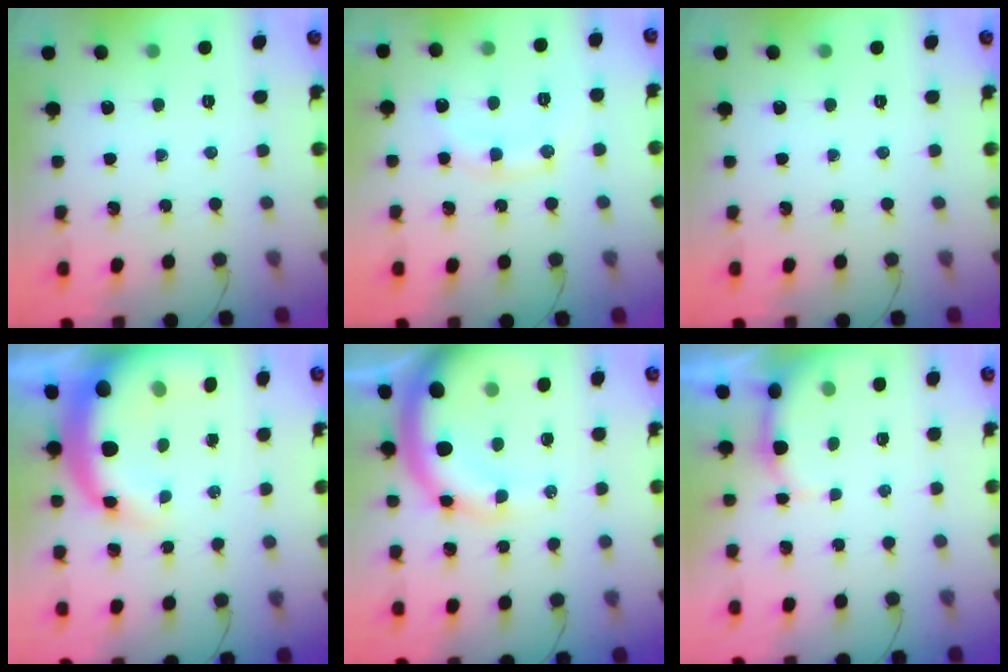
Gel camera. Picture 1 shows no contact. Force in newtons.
{"total": 9.1, "press": 9.1, "slide": 0.7}
{"total": 0.0}
{"total": 13.7, "press": 13.5, "slide": 2.6}
{"total": 13.5, "press": 13.2, "slide": 2.6}
{"total": 4.9, "press": 4.9, "slide": 0.7}